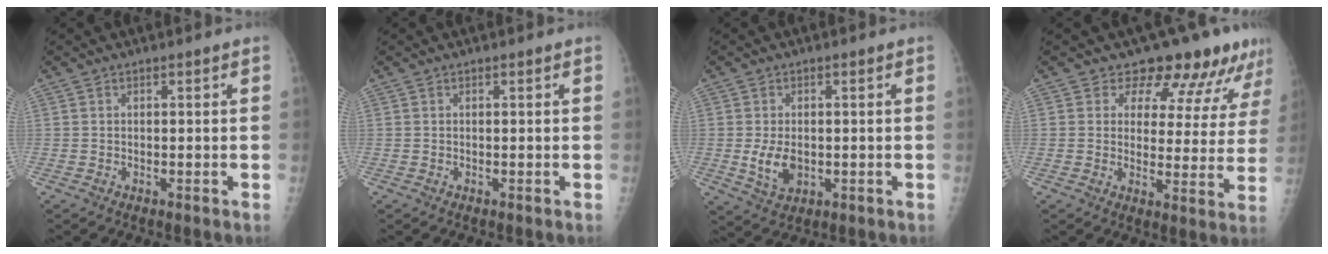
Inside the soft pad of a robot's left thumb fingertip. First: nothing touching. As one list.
[{"total": 0.0}, {"total": 5.5, "force": [-0.6, 3.6, 4.1], "torque": [-0.069, -0.009, -0.001]}, {"total": 13.0, "force": [11.0, 5.9, 3.8], "torque": [0.001, -0.065, 0.121]}]